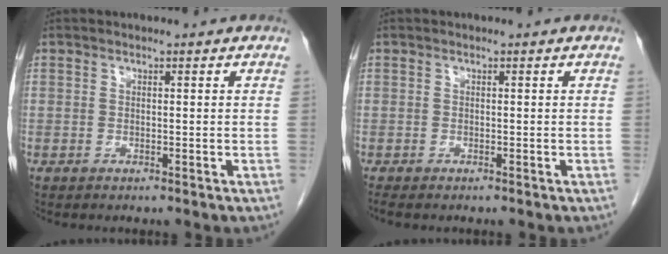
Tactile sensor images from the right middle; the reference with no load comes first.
{"total": 0.9, "force": [-0.8, 0.1, 0.4], "torque": [-0.007, -0.002, -0.011]}